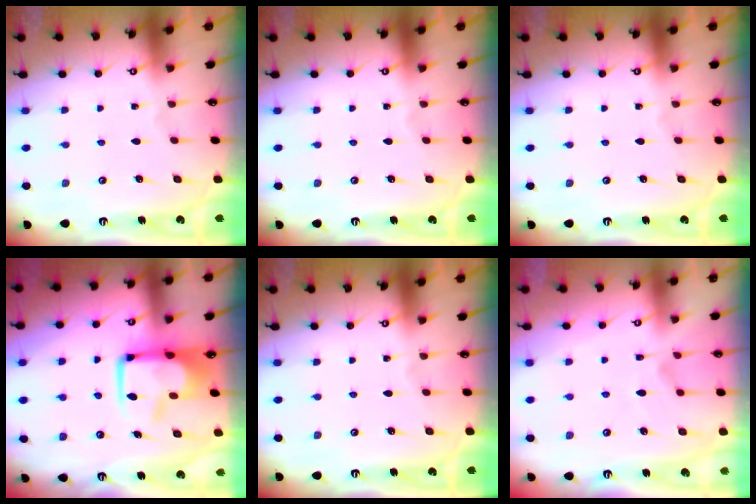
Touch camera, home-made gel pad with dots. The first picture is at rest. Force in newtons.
{"total": 0.0}
{"total": 0.0}
{"total": 10.9, "press": 10.7, "slide": 1.8}
{"total": 0.0}
{"total": 1.5, "press": 0.9, "slide": 1.2}